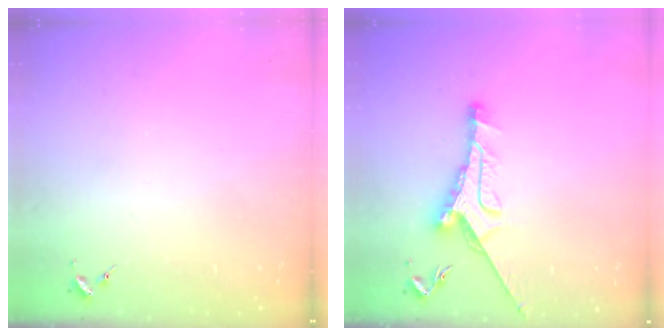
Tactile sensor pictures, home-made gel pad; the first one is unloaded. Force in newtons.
{"total": 11.1, "press": 11.1, "slide": 0.8}